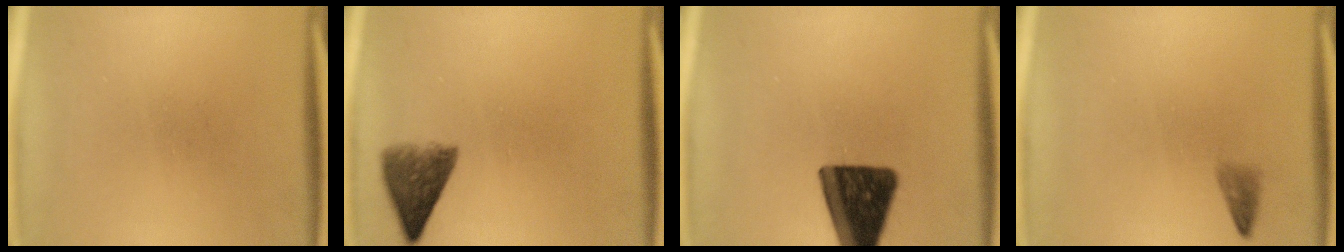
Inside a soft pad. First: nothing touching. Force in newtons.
{"total": 5.4}
{"total": 14.9}
{"total": 1.2}